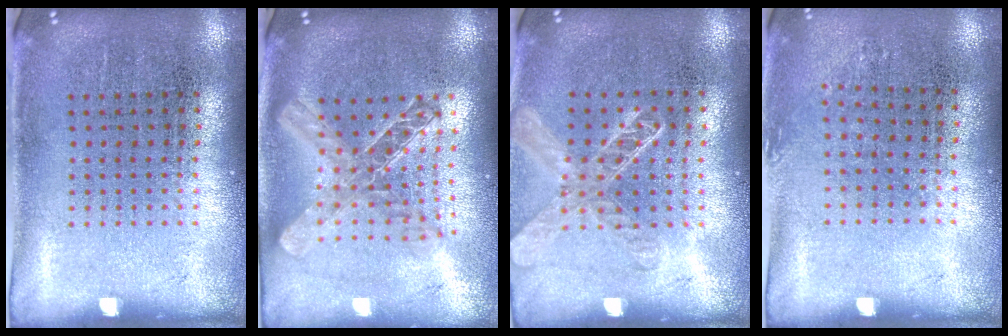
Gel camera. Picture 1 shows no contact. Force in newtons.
{"total": 1.8, "press": 1.5, "slide": 1.0}
{"total": 1.4, "press": 1.3, "slide": 0.5}
{"total": 0.8, "press": 0.7, "slide": 0.4}